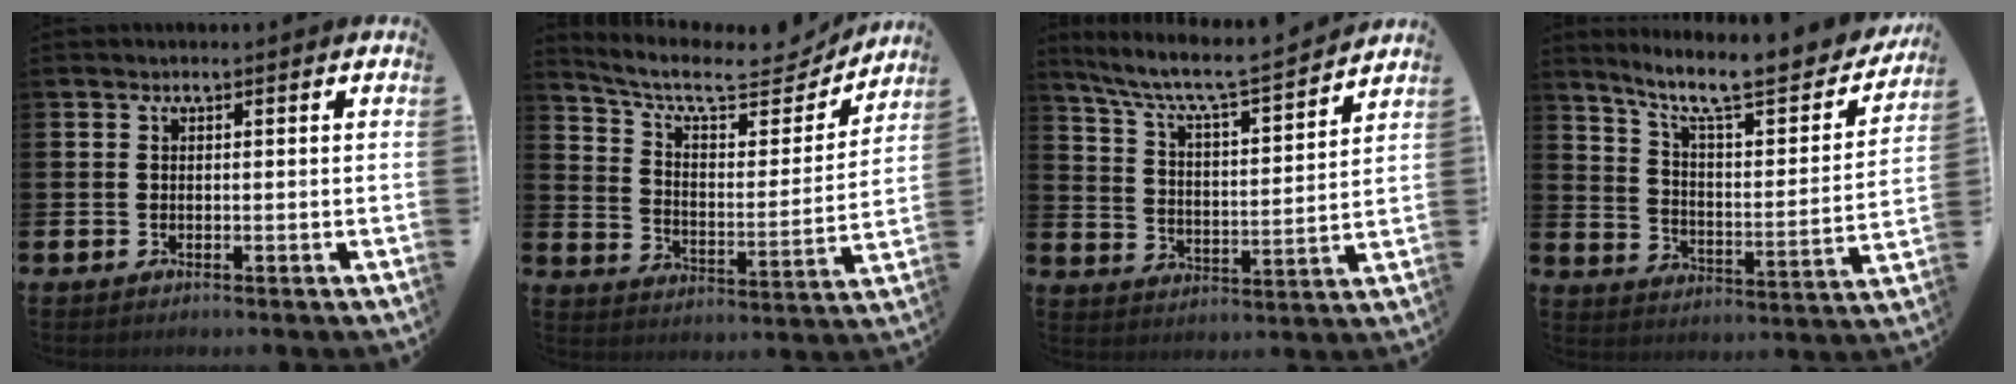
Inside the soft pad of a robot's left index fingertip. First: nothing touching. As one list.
[{"total": 9.1, "force": [7.9, 2.7, 3.6], "torque": [-0.095, -0.058, 0.132]}, {"total": 7.7, "force": [6.9, 0.9, 3.2], "torque": [-0.095, -0.050, 0.113]}, {"total": 10.7, "force": [8.8, 2.2, 5.5], "torque": [-0.130, -0.061, 0.144]}]